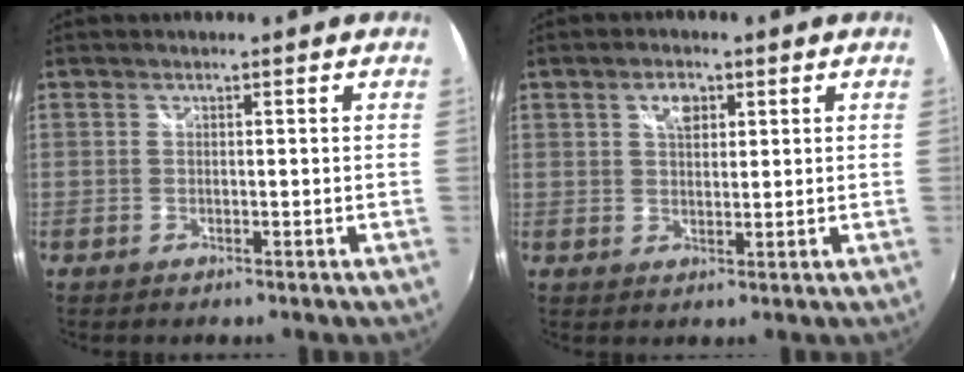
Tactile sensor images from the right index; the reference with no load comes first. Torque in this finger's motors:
{"motor_torque": [0.66, 0.17, 0.21, 0.05]}